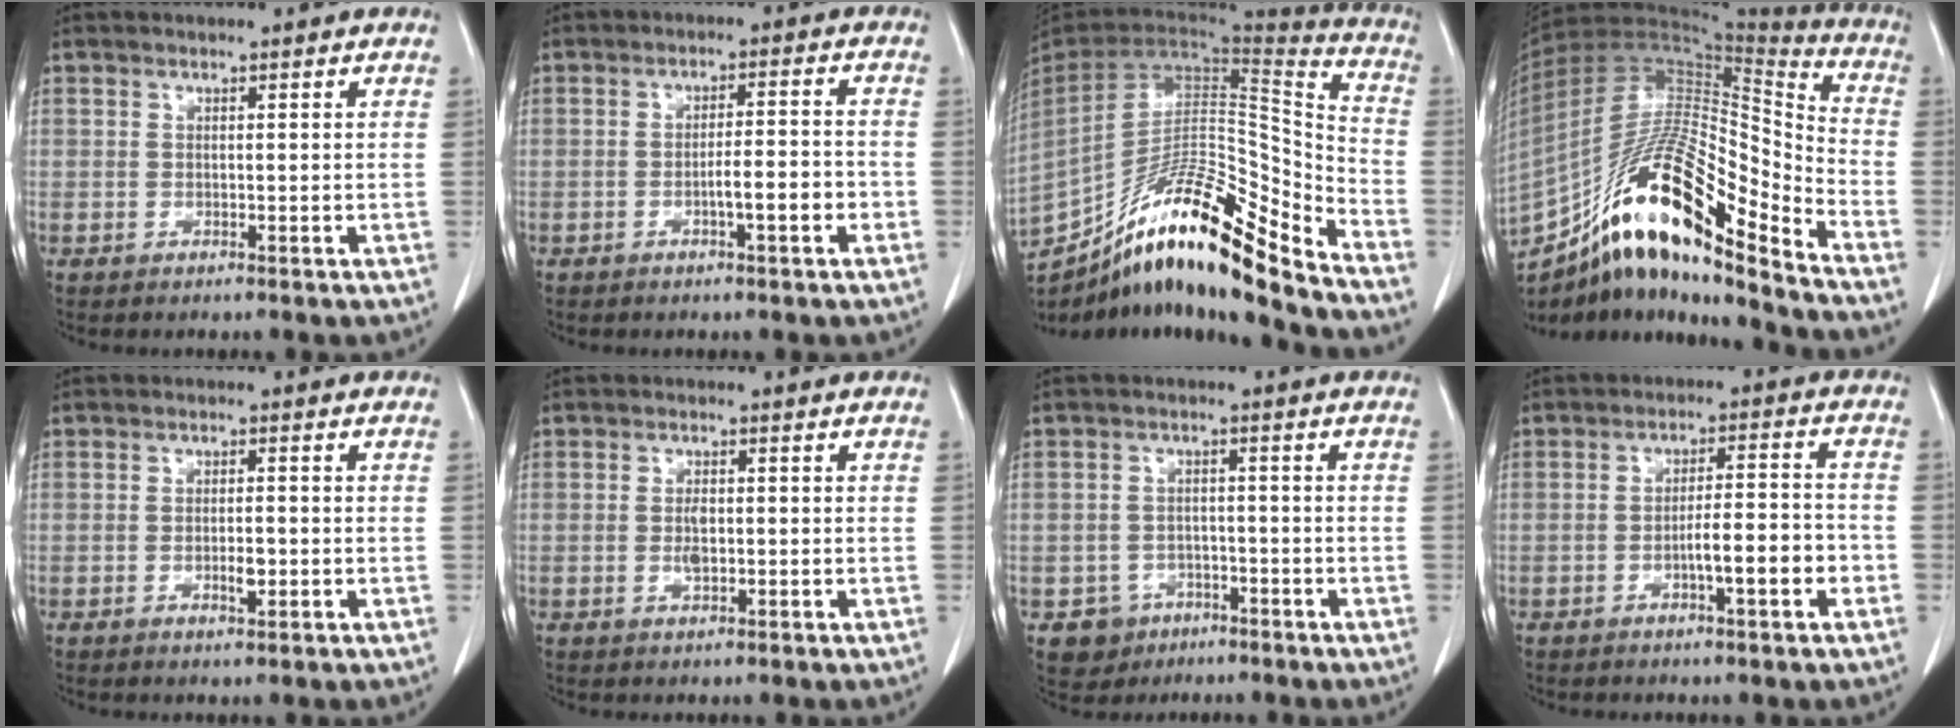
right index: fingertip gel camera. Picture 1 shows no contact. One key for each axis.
{"total": 4.6, "fx": -1.6, "fy": 0.5, "fz": 4.2, "tx": -0.061, "ty": 0.007, "tz": -0.021}
{"total": 25.9, "fx": -20.2, "fy": 1.6, "fz": 16.2, "tx": -0.264, "ty": -0.018, "tz": -0.342}
{"total": 24.1, "fx": -15.7, "fy": 3.9, "fz": 17.9, "tx": -0.327, "ty": -0.007, "tz": -0.279}
{"total": 2.4, "fx": -0.5, "fy": 0.7, "fz": 2.2, "tx": -0.038, "ty": 0.002, "tz": -0.003}
{"total": 2.1, "fx": 0.0, "fy": 1.0, "fz": 1.9, "tx": -0.036, "ty": 0.002, "tz": 0.005}
{"total": 4.5, "fx": -2.3, "fy": 3.8, "fz": 0.3, "tx": 0.000, "ty": 0.013, "tz": -0.031}
{"total": 6.3, "fx": -2.3, "fy": 0.7, "fz": 5.8, "tx": -0.093, "ty": 0.013, "tz": -0.032}